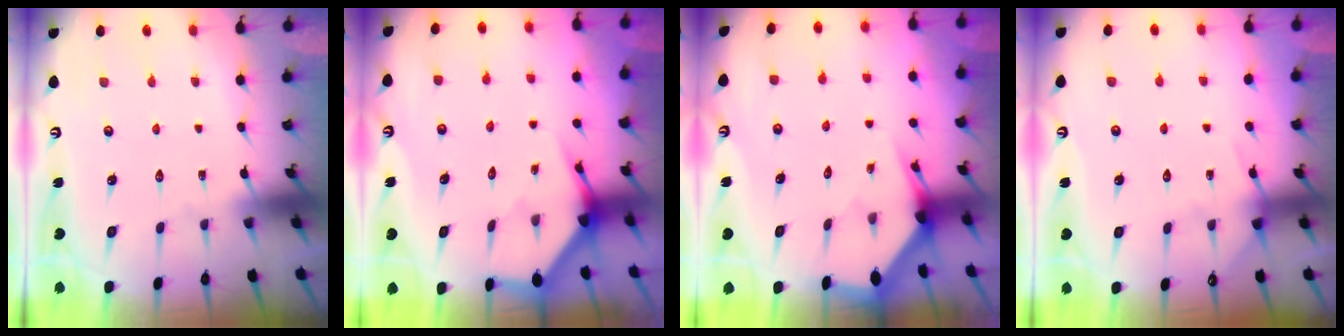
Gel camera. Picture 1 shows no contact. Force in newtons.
{"total": 3.4, "press": 3.4, "slide": 0.1}
{"total": 2.9, "press": 2.9, "slide": 0.1}
{"total": 4.7, "press": 4.6, "slide": 0.7}